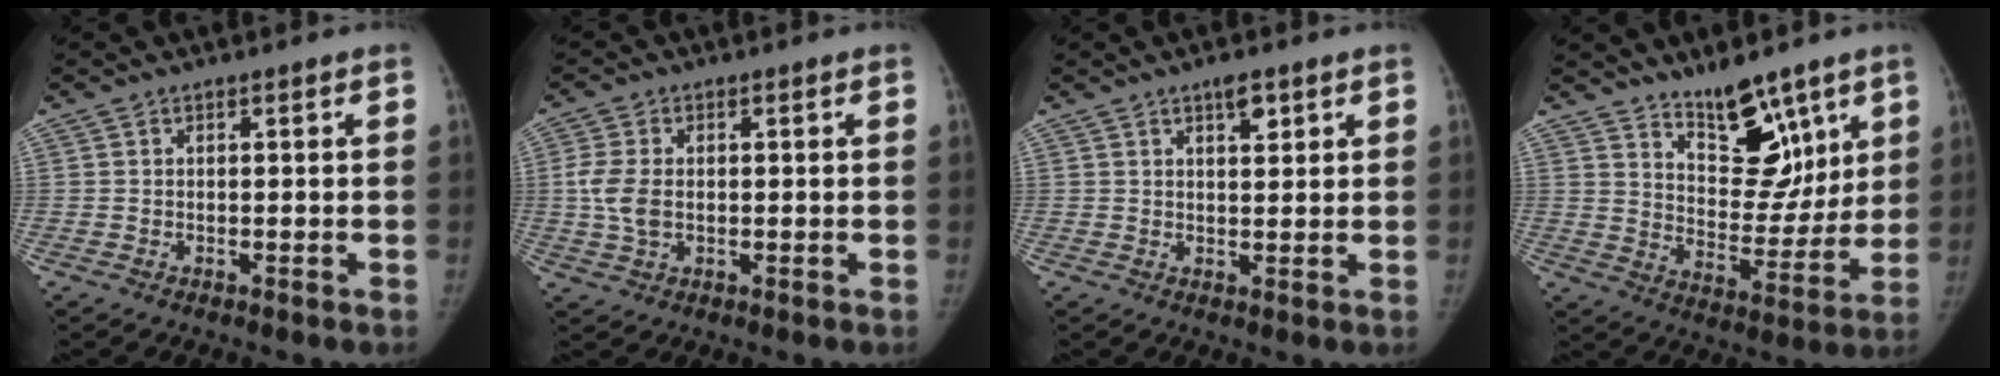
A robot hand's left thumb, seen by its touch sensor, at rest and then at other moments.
{"total": 5.7, "force": [0.2, 3.8, 4.3], "torque": [-0.098, 0.001, 0.005]}
{"total": 3.5, "force": [2.1, 1.5, 2.5], "torque": [-0.027, -0.012, 0.033]}
{"total": 13.9, "force": [9.5, 6.7, 7.7], "torque": [-0.063, -0.076, 0.164]}